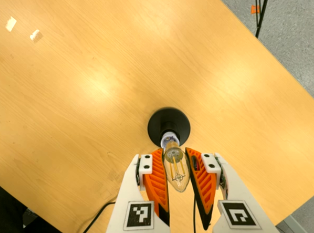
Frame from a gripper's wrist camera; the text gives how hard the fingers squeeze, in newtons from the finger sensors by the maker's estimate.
{"total": 20.5, "left": 22.2, "right": 18.9}